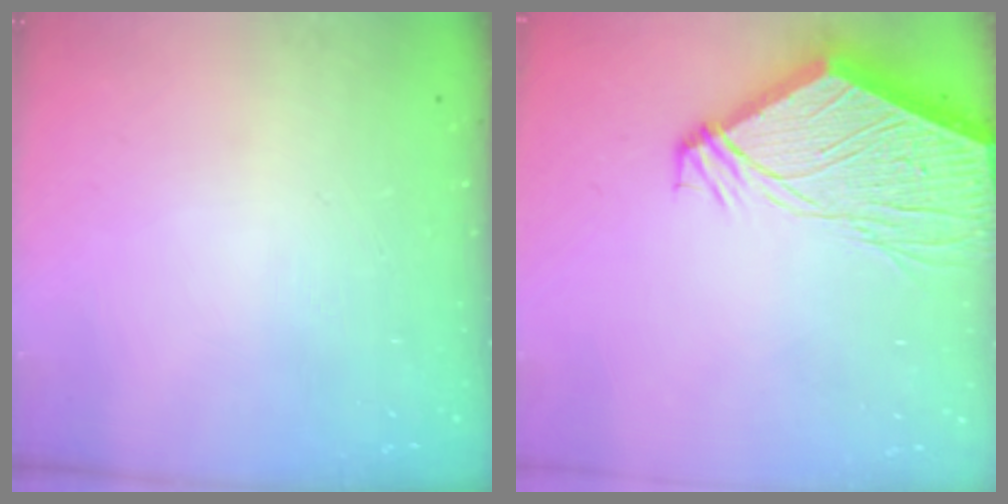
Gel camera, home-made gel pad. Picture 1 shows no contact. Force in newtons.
{"total": 15.6, "press": 15.4, "slide": 2.1}